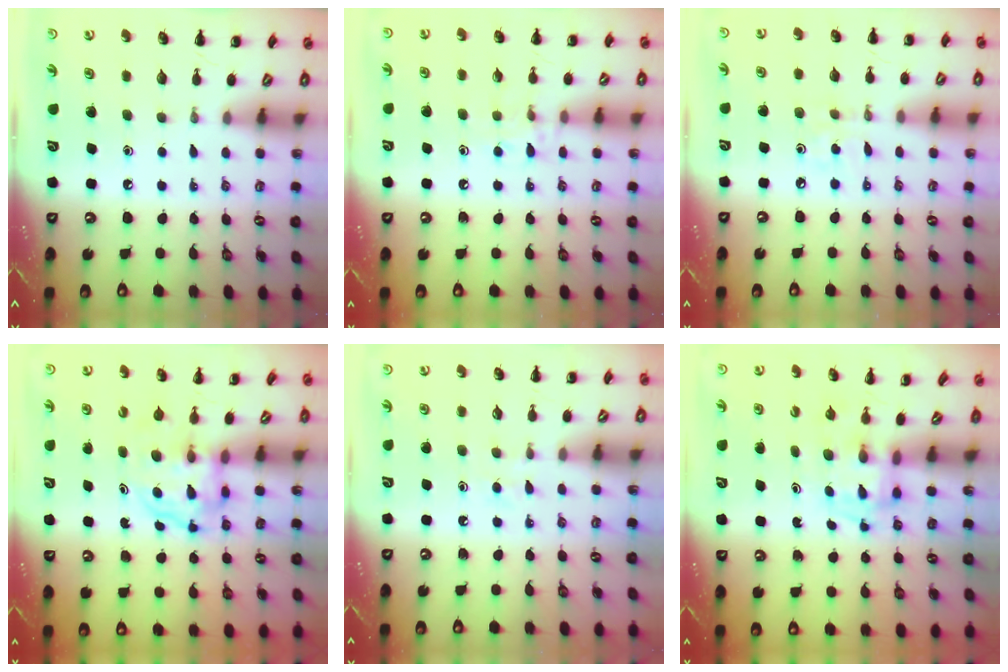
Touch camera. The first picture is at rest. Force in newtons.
{"total": 7.9, "press": 7.7, "slide": 1.7}
{"total": 2.6, "press": 2.5, "slide": 0.8}
{"total": 3.8, "press": 3.8, "slide": 0.2}
{"total": 2.6, "press": 2.5, "slide": 0.9}
{"total": 2.9, "press": 2.9, "slide": 0.2}